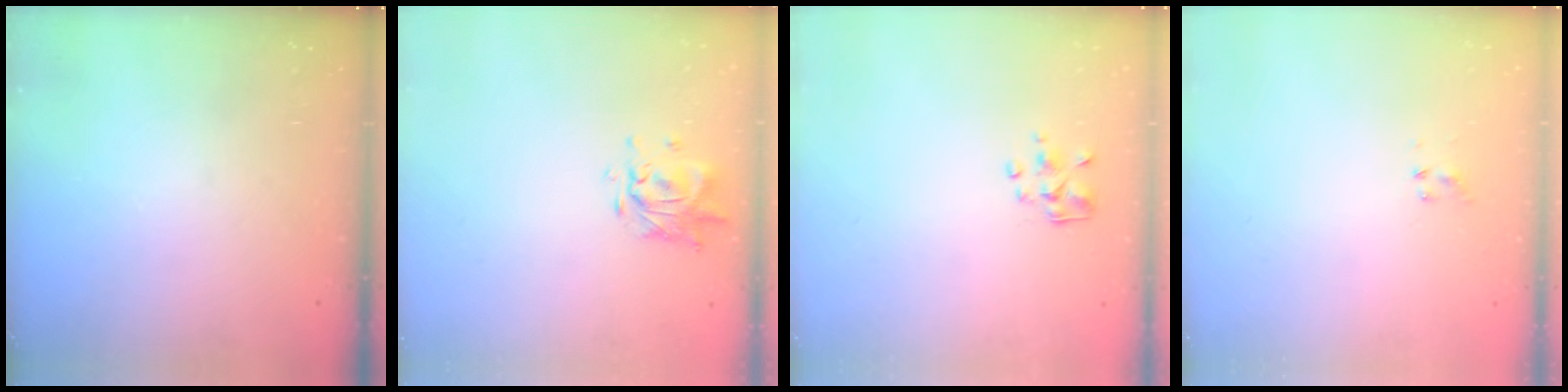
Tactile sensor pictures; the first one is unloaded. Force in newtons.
{"total": 1.5, "press": 1.5, "slide": 0.1}
{"total": 2.5, "press": 2.4, "slide": 0.7}
{"total": 1.0, "press": 0.9, "slide": 0.4}